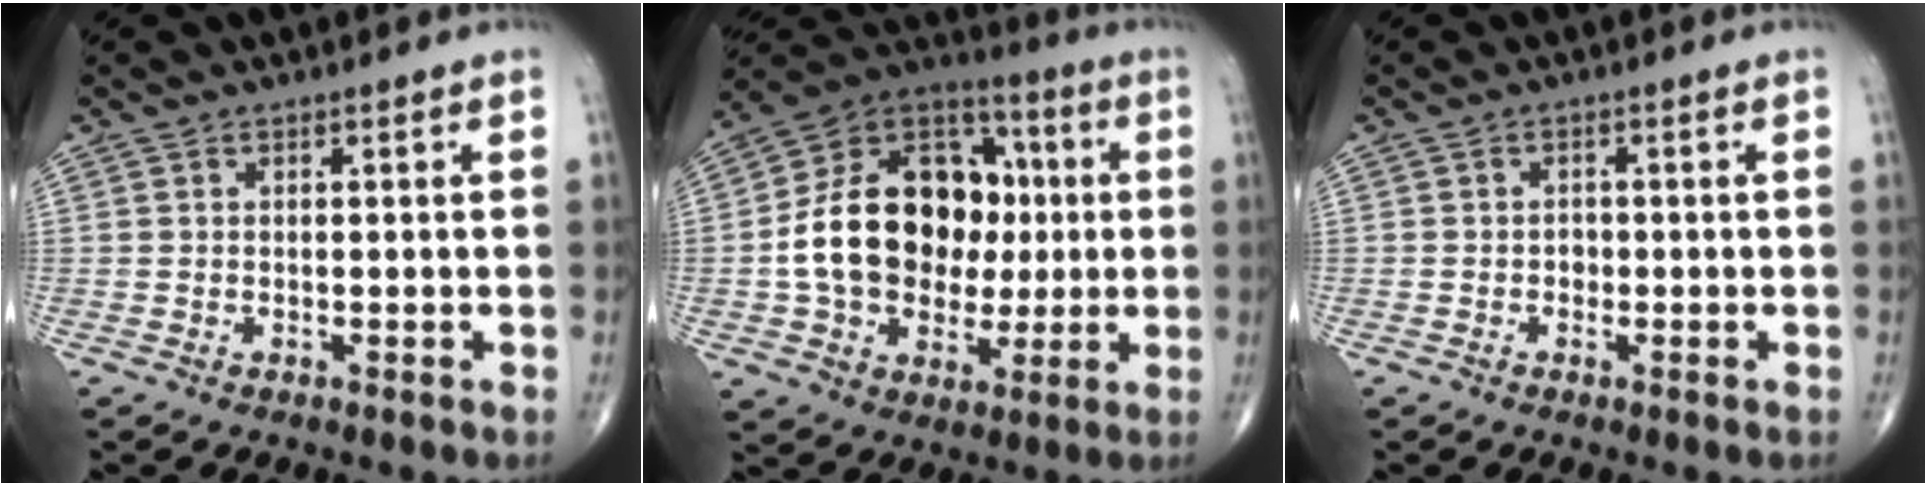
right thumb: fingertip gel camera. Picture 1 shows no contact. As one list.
[{"total": 22.5, "force": [0.3, 16.5, 15.4], "torque": [-0.227, 0.036, 0.012]}, {"total": 1.3, "force": [-0.3, 1.0, 0.6], "torque": [-0.002, 0.005, -0.007]}]